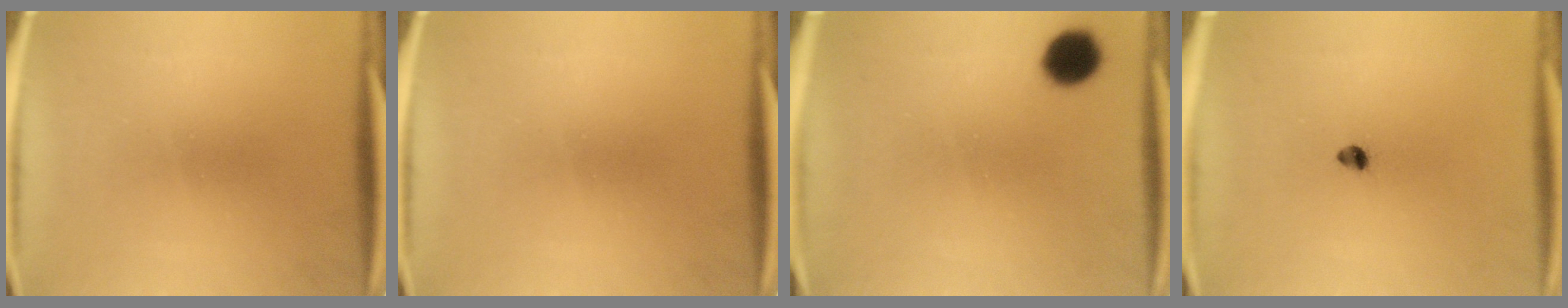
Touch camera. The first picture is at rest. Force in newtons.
{"total": 0.0}
{"total": 6.7}
{"total": 1.7}